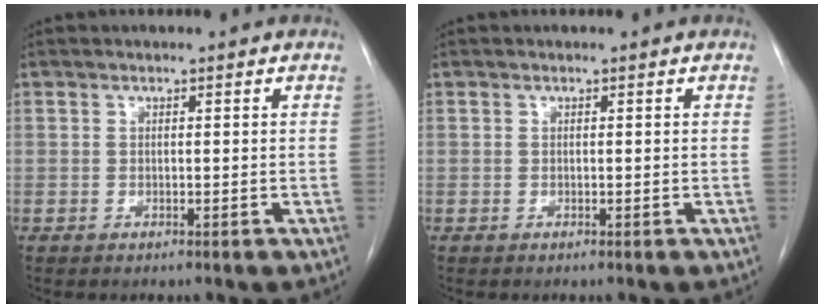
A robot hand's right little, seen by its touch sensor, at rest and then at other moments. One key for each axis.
{"total": 0.0}